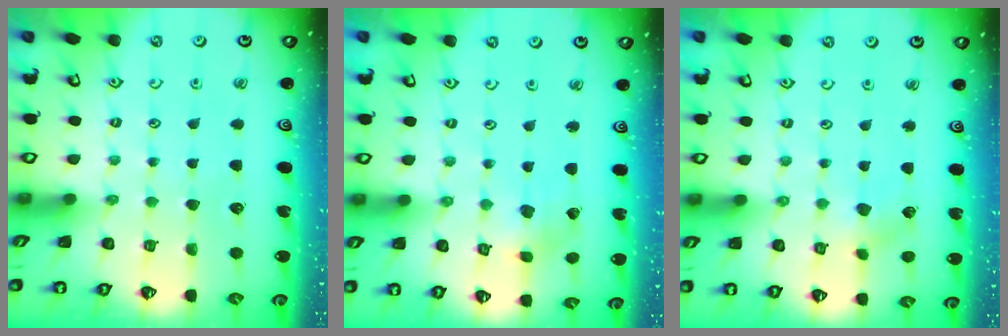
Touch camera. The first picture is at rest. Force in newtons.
{"total": 2.2, "press": 2.2, "slide": 0.1}
{"total": 1.8, "press": 1.8, "slide": 0.3}